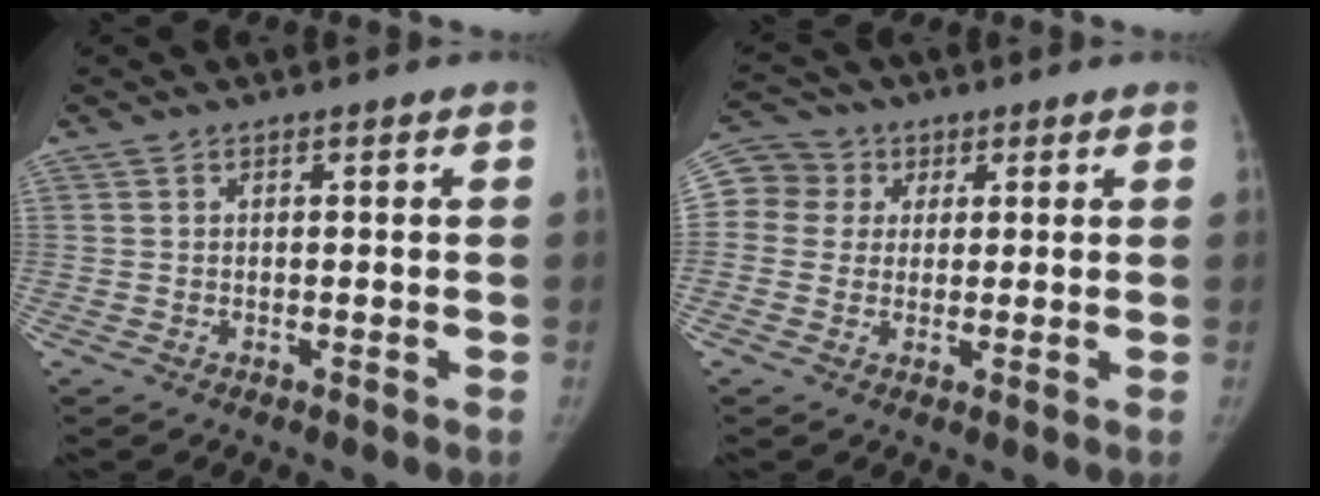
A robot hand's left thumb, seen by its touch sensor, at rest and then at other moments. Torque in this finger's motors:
{"motor_torque": [-0.46, 1.26, -0.24, 0.12, 0.00]}